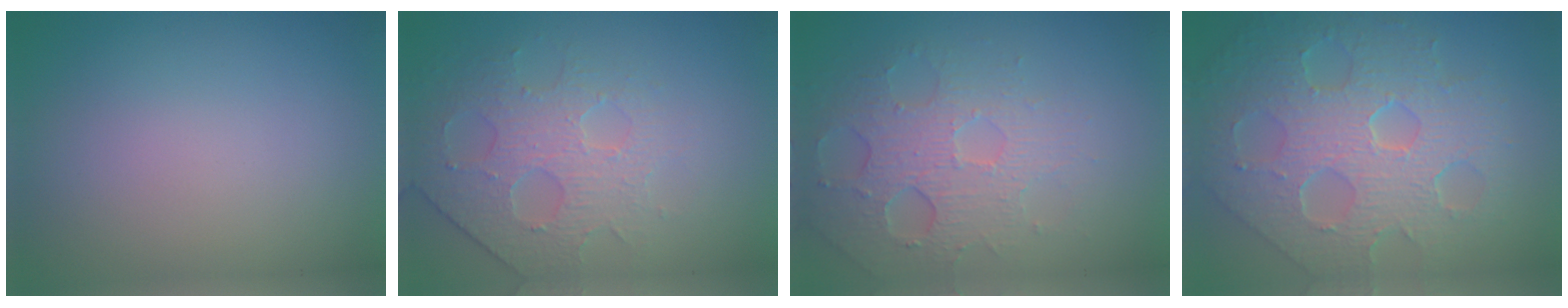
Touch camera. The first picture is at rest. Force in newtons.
{"total": 4.3, "press": 3.5, "slide": 2.5}
{"total": 4.3, "press": 3.8, "slide": 2.0}
{"total": 8.7, "press": 6.1, "slide": 6.1}